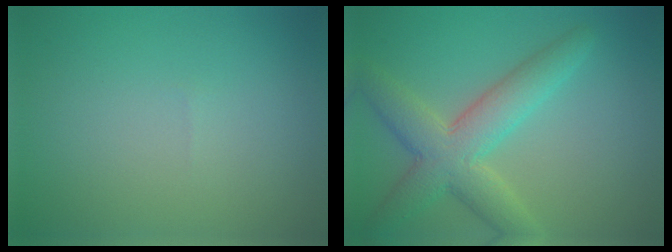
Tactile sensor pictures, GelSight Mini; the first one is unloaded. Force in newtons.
{"total": 6.0, "press": 6.0, "slide": 0.2}